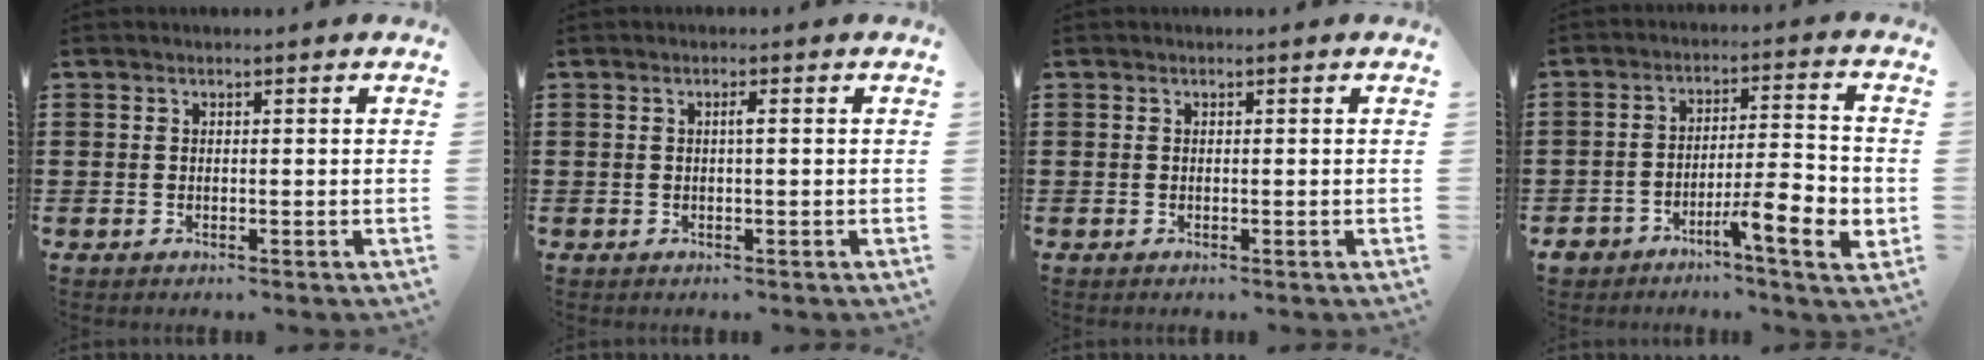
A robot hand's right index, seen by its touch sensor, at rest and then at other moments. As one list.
[{"total": 0.9, "force": [0.0, -0.1, 0.9], "torque": [-0.017, -0.004, 0.000]}, {"total": 0.0}, {"total": 8.9, "force": [-4.2, 2.3, 7.5], "torque": [-0.115, 0.003, -0.072]}]